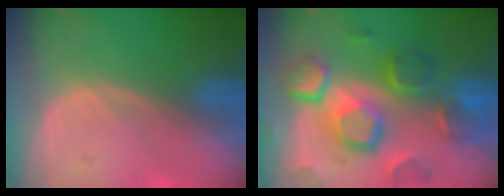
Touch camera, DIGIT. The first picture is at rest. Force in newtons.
{"total": 12.4, "press": 10.6, "slide": 6.3}